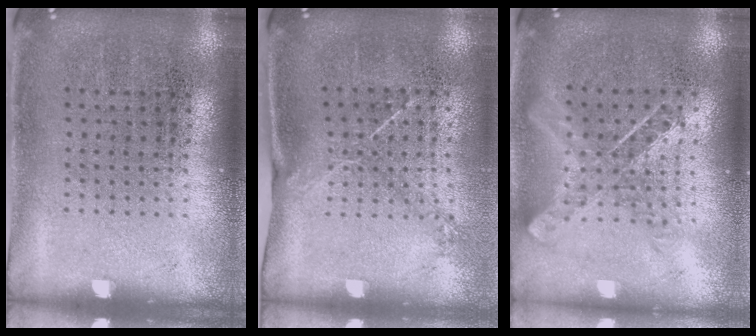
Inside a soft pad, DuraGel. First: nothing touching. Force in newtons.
{"total": 1.5, "press": 1.0, "slide": 1.0}
{"total": 1.0, "press": 1.0, "slide": 0.1}